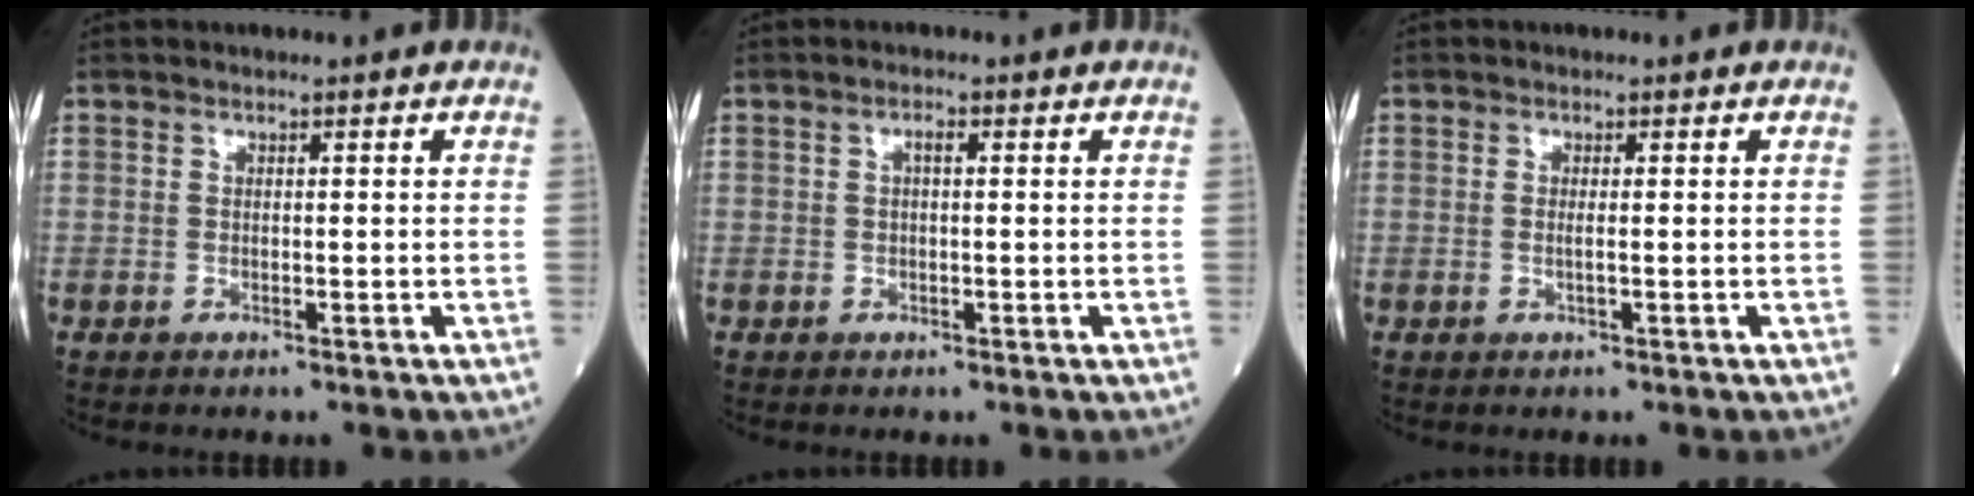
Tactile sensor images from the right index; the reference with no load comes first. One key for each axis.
{"total": 1.0, "fx": 0.2, "fy": 0.2, "fz": 1.0, "tx": -0.015, "ty": 0.004, "tz": 0.002}
{"total": 0.8, "fx": -0.2, "fy": -0.1, "fz": 0.7, "tx": -0.019, "ty": -0.001, "tz": -0.005}